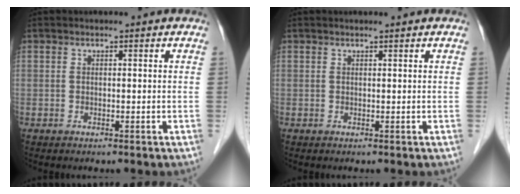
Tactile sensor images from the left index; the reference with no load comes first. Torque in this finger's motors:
{"motor_torque": [0.17, -0.08, 0.06, 0.01]}